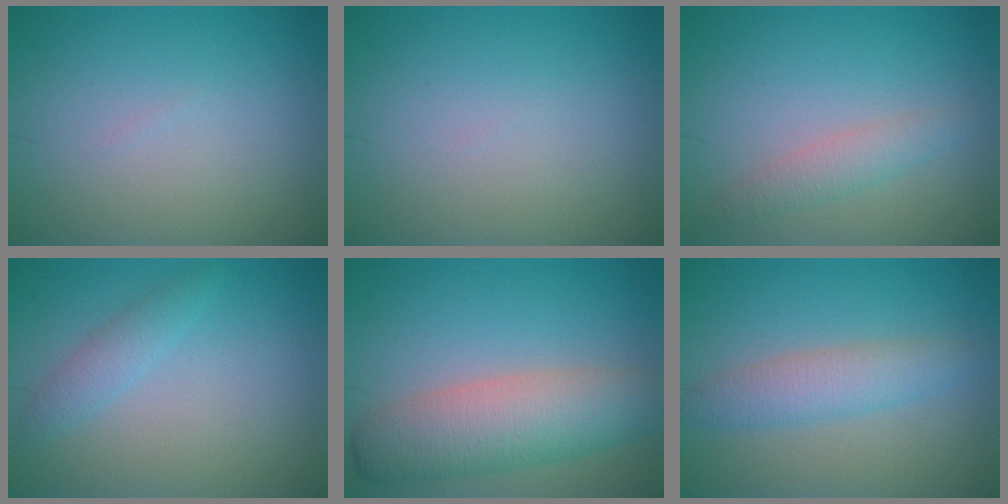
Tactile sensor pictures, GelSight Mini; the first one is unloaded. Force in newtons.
{"total": 0.0}
{"total": 2.0, "press": 2.0, "slide": 0.1}
{"total": 1.8, "press": 1.8, "slide": 0.1}
{"total": 5.9, "press": 5.9, "slide": 0.5}
{"total": 3.4, "press": 3.4, "slide": 0.1}